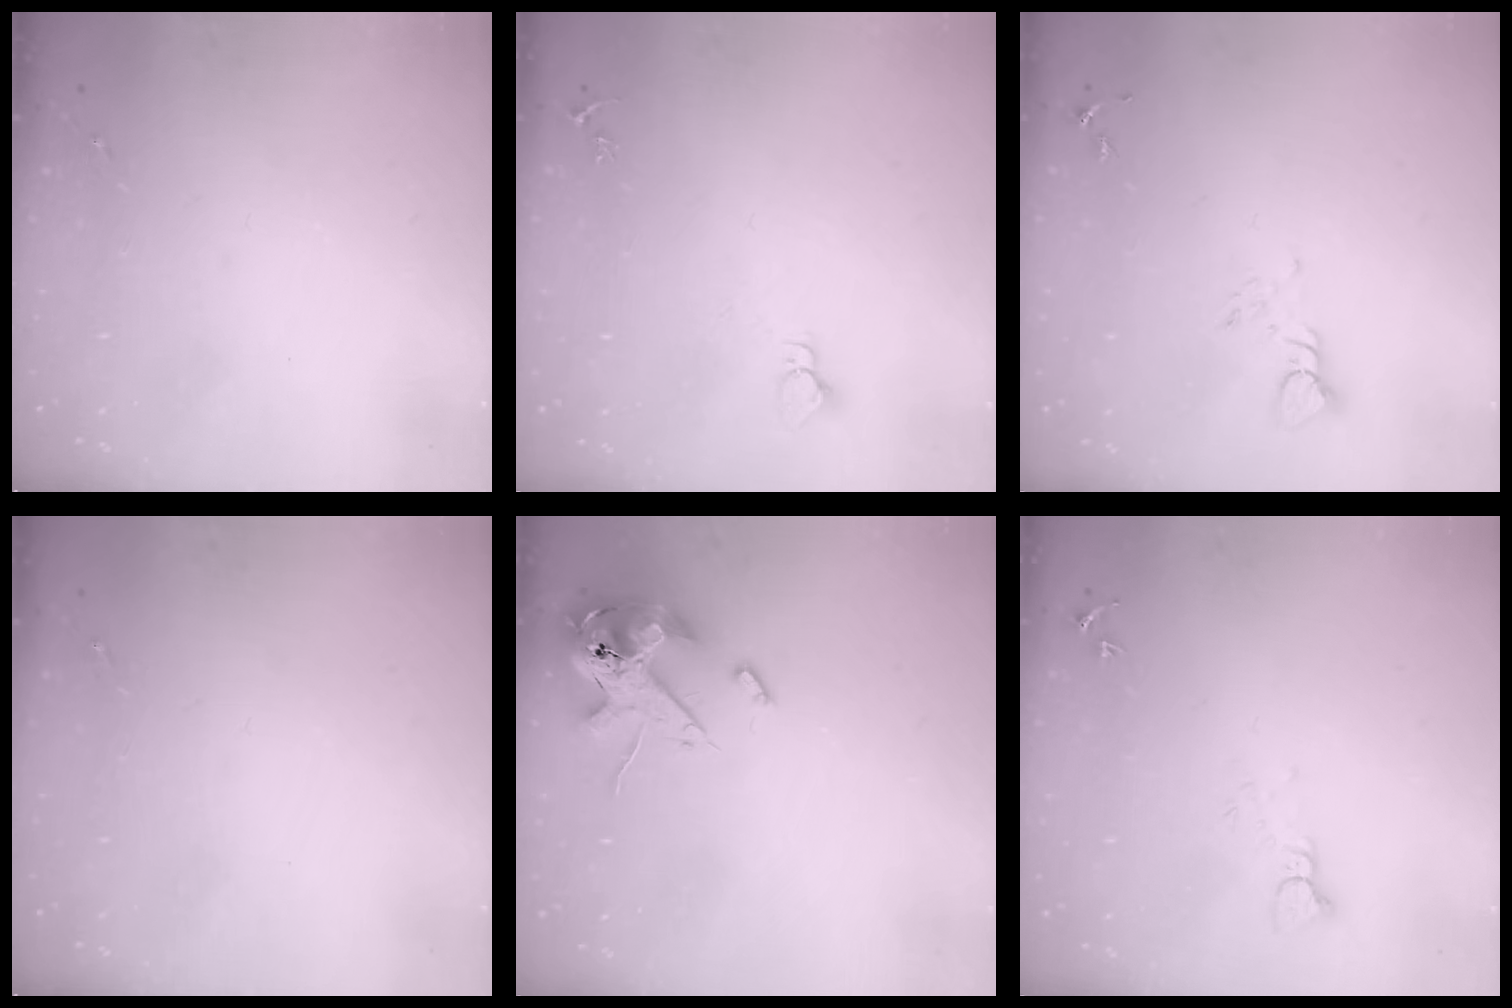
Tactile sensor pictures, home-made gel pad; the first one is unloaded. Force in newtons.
{"total": 2.7, "press": 2.7, "slide": 0.1}
{"total": 3.8, "press": 3.7, "slide": 0.4}
{"total": 0.0}
{"total": 14.8, "press": 14.5, "slide": 2.9}
{"total": 4.5, "press": 4.5, "slide": 0.3}